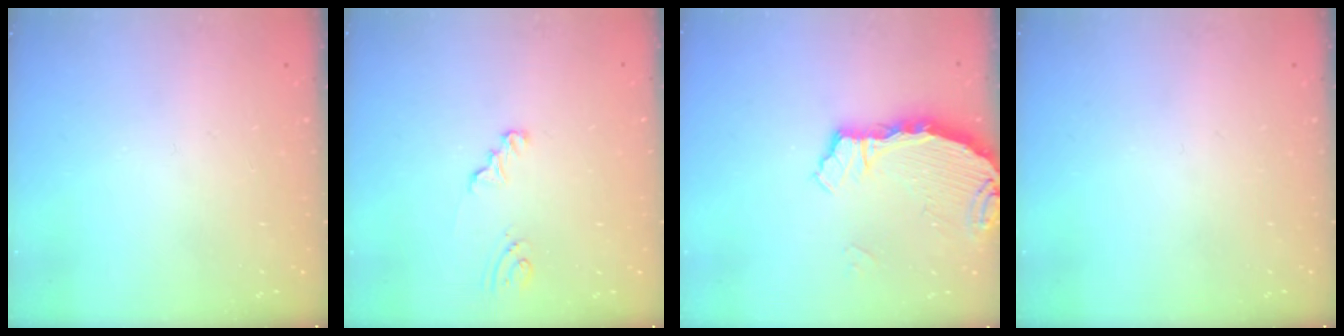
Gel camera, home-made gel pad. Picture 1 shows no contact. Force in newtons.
{"total": 2.1, "press": 2.1, "slide": 0.2}
{"total": 3.6, "press": 3.6, "slide": 0.4}
{"total": 0.0}